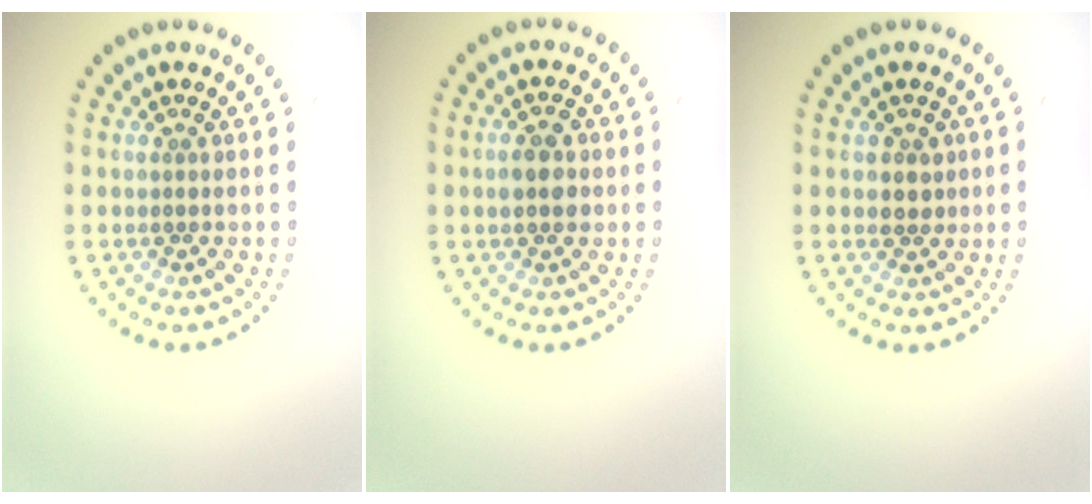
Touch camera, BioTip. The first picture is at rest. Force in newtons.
{"total": 2.6, "press": 2.6, "slide": 0.0}
{"total": 1.5, "press": 1.4, "slide": 0.5}